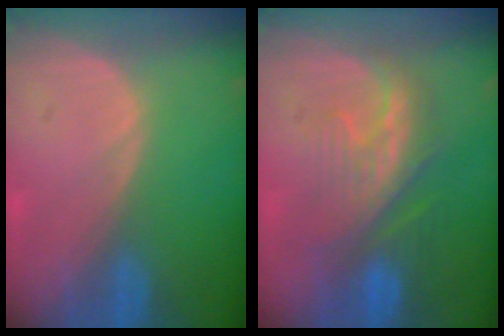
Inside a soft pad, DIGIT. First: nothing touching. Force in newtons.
{"total": 8.2, "press": 8.0, "slide": 2.0}